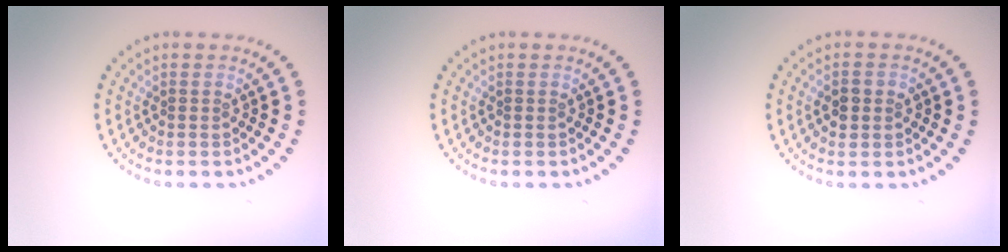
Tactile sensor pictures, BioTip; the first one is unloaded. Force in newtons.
{"total": 0.0}
{"total": 1.8, "press": 1.8, "slide": 0.2}